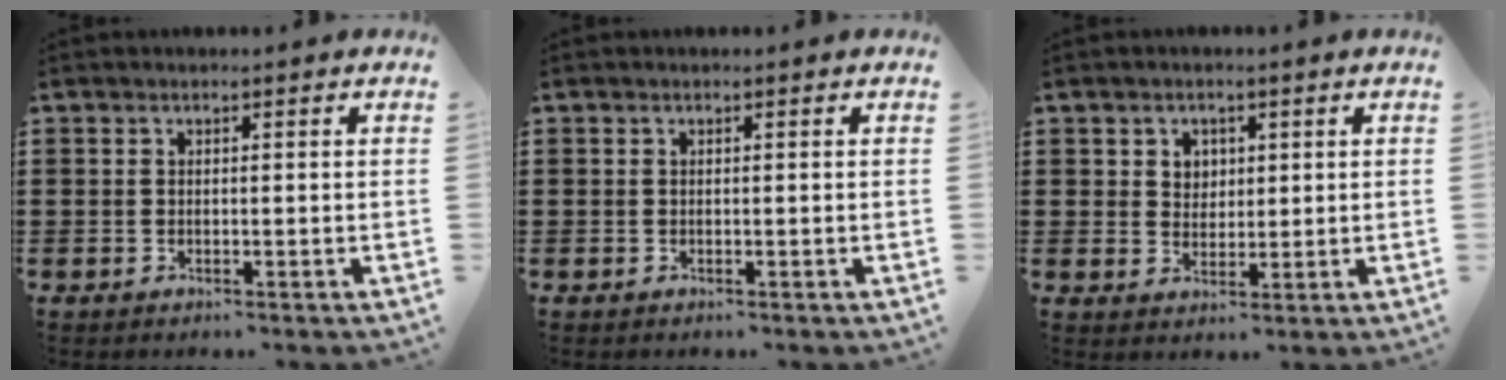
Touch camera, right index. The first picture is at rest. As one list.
[{"total": 0.0}, {"total": 2.8, "force": [1.2, 2.5, 0.5], "torque": [-0.021, 0.011, 0.021]}]